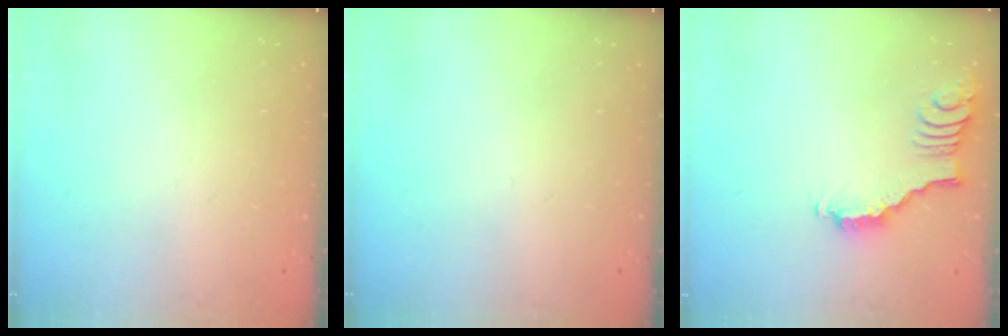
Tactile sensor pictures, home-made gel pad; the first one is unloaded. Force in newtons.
{"total": 0.0}
{"total": 2.5, "press": 2.4, "slide": 0.4}